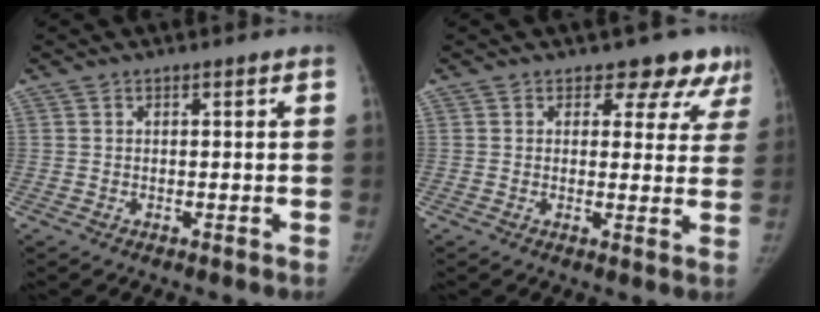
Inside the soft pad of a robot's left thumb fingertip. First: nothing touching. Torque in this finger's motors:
{"motor_torque": [-0.02, 0.03, 0.18, 0.08, 0.00]}